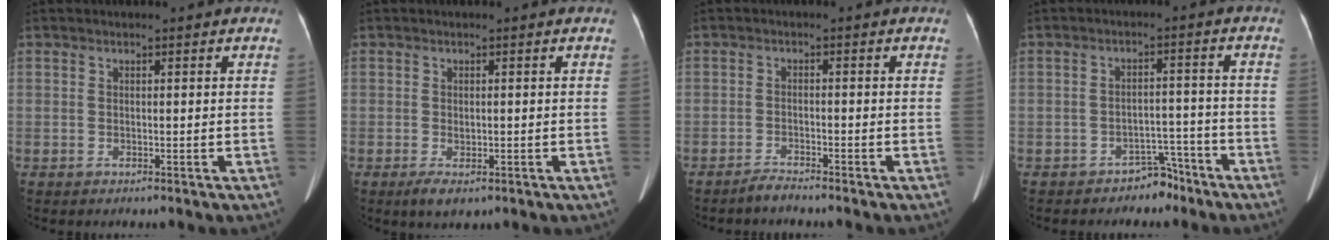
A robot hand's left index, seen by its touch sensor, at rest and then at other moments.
{"total": 2.8, "force": [-1.4, 1.3, 2.1], "torque": [-0.045, -0.005, -0.015]}
{"total": 2.0, "force": [-2.0, -0.1, 0.3], "torque": [-0.013, -0.007, -0.036]}
{"total": 4.4, "force": [-3.7, 2.3, 0.9], "torque": [-0.011, 0.018, -0.049]}